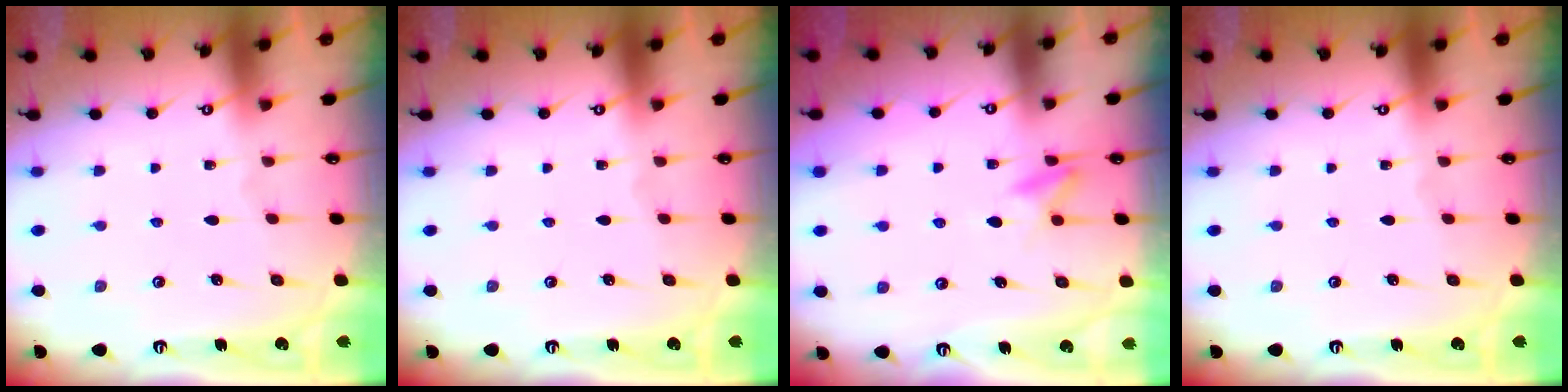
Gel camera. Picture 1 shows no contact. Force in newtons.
{"total": 0.0}
{"total": 9.3, "press": 9.2, "slide": 1.3}
{"total": 0.0}